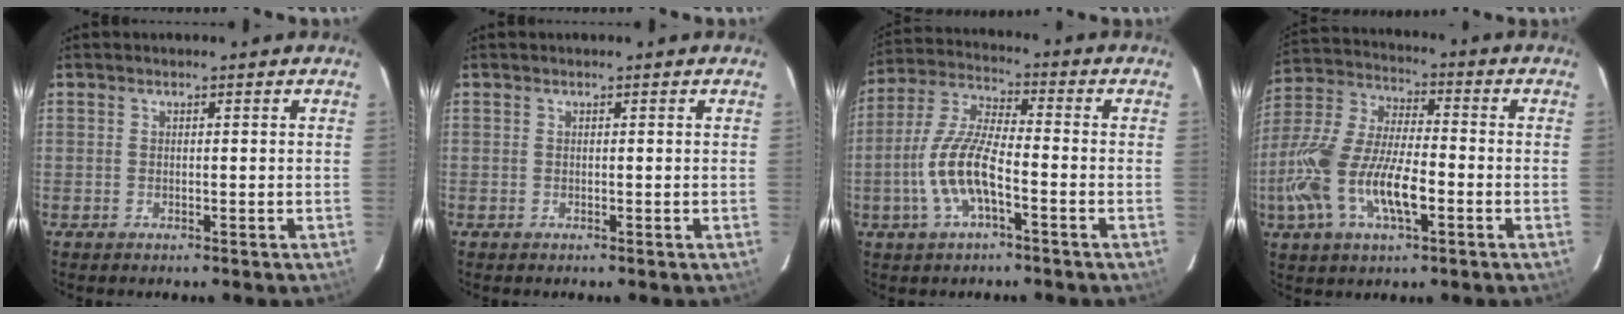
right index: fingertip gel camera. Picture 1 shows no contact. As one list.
[{"total": 0.0}, {"total": 11.1, "force": [-3.9, 3.1, 9.9], "torque": [-0.216, 0.002, -0.076]}, {"total": 17.0, "force": [-5.5, 6.5, 14.8], "torque": [-0.321, -0.008, -0.105]}]